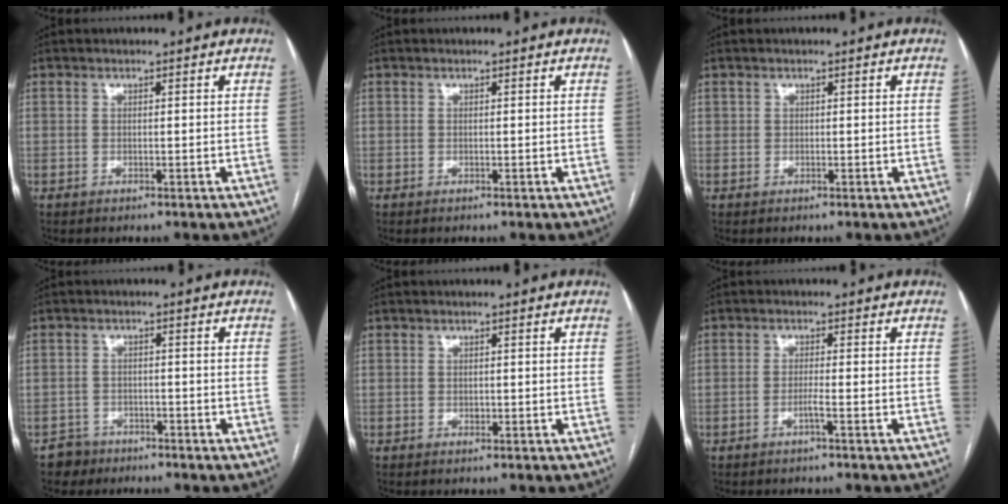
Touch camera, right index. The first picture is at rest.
{"total": 0.0}
{"total": 0.0}
{"total": 2.9, "force": [-2.0, 2.0, -0.7], "torque": [0.016, 0.010, -0.038]}
{"total": 0.5, "force": [-0.1, 0.4, 0.3], "torque": [-0.005, 0.001, -0.002]}
{"total": 1.8, "force": [-0.9, -0.4, 1.5], "torque": [-0.028, -0.001, -0.020]}